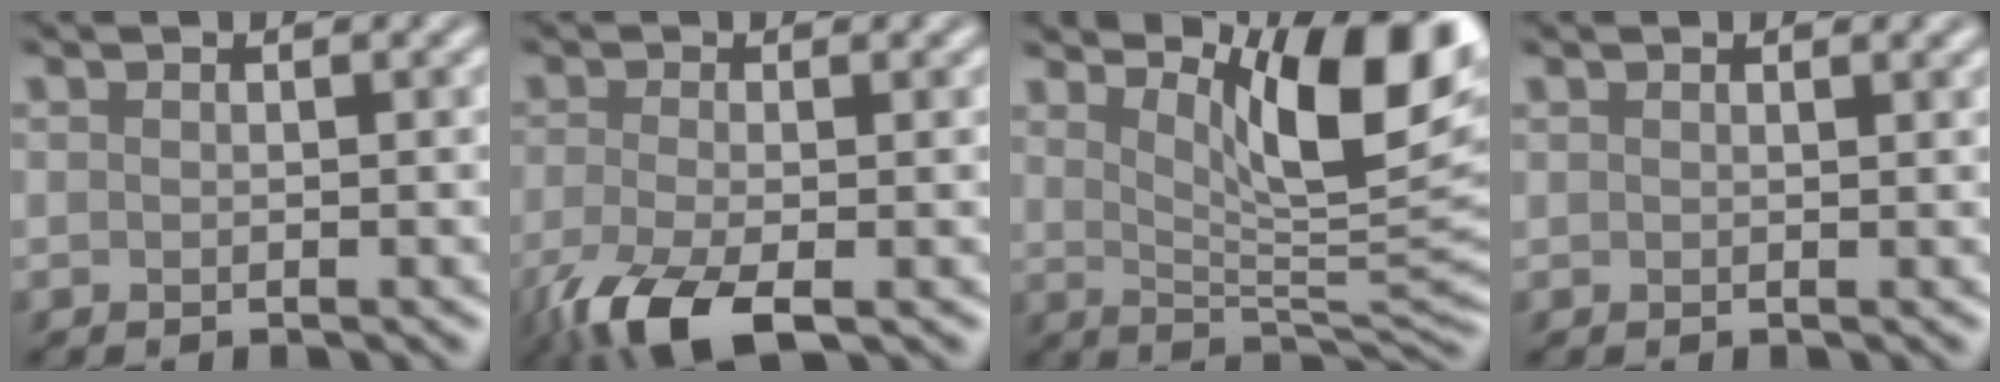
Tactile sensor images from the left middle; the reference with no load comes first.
{"total": 5.9, "force": [-3.7, 1.7, 4.3], "torque": [-0.102, -0.016, -0.066]}
{"total": 11.3, "force": [5.3, 2.8, 9.6], "torque": [-0.126, 0.007, 0.095]}
{"total": 1.7, "force": [1.3, 0.6, 0.8], "torque": [-0.001, 0.011, 0.001]}